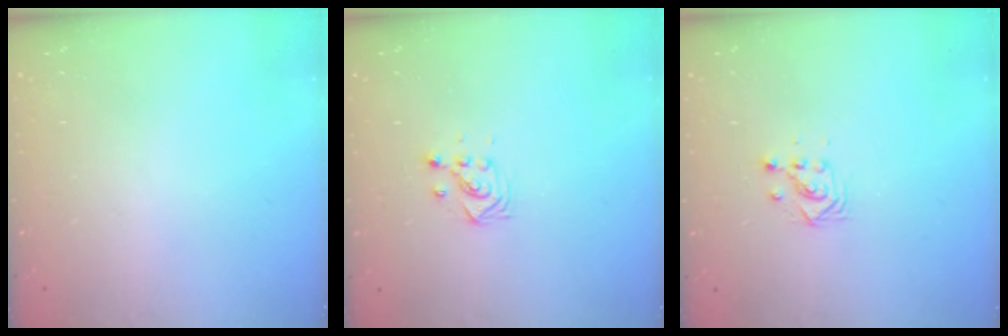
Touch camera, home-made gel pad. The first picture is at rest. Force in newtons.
{"total": 2.9, "press": 2.9, "slide": 0.4}
{"total": 3.0, "press": 3.0, "slide": 0.2}